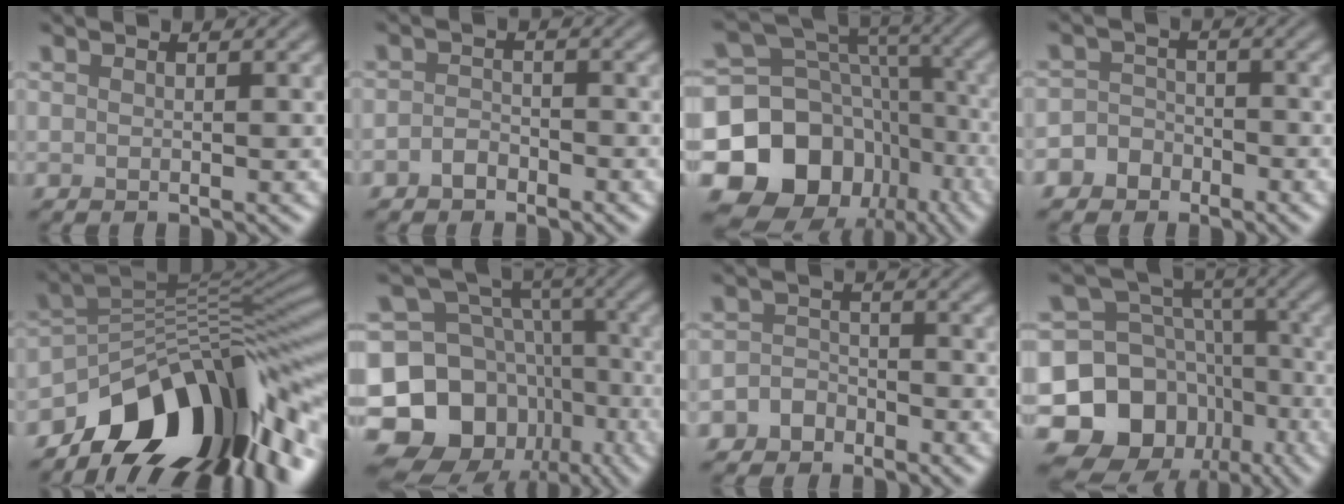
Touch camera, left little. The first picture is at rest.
{"total": 1.6, "force": [-1.1, 1.0, 0.7], "torque": [-0.011, 0.003, -0.024]}
{"total": 14.9, "force": [-6.2, 11.8, 6.6], "torque": [-0.136, 0.016, -0.112]}
{"total": 4.0, "force": [-2.6, 3.0, 0.5], "torque": [0.025, -0.002, -0.059]}
{"total": 13.3, "force": [-8.1, 6.1, 8.6], "torque": [-0.120, 0.016, -0.147]}
{"total": 15.4, "force": [-7.4, 12.0, 6.1], "torque": [-0.116, -0.005, -0.120]}
{"total": 3.1, "force": [-2.1, 2.2, 0.5], "torque": [0.019, 0.004, -0.050]}
{"total": 14.1, "force": [-7.2, 11.3, 4.5], "torque": [-0.090, -0.007, -0.127]}